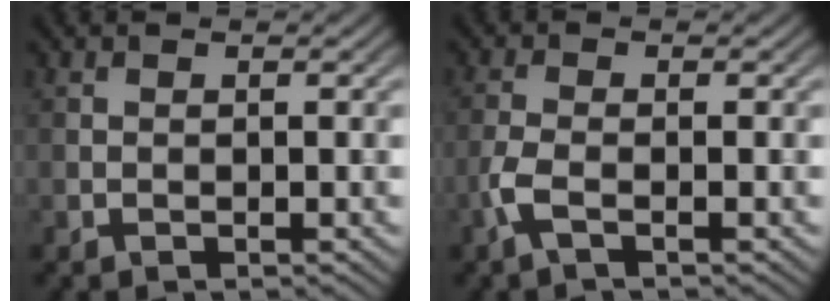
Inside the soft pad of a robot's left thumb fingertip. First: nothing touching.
{"total": 2.6, "force": [-1.3, 0.7, 2.2], "torque": [-0.056, 0.001, -0.037]}